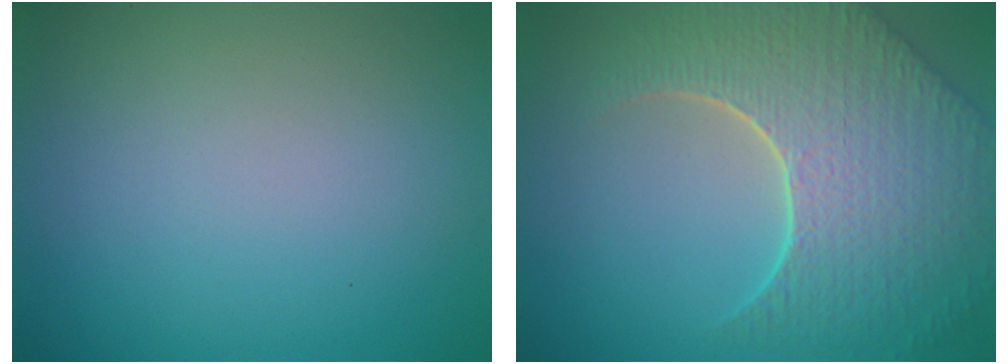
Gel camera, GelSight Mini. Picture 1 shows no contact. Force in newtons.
{"total": 8.7, "press": 6.2, "slide": 6.2}